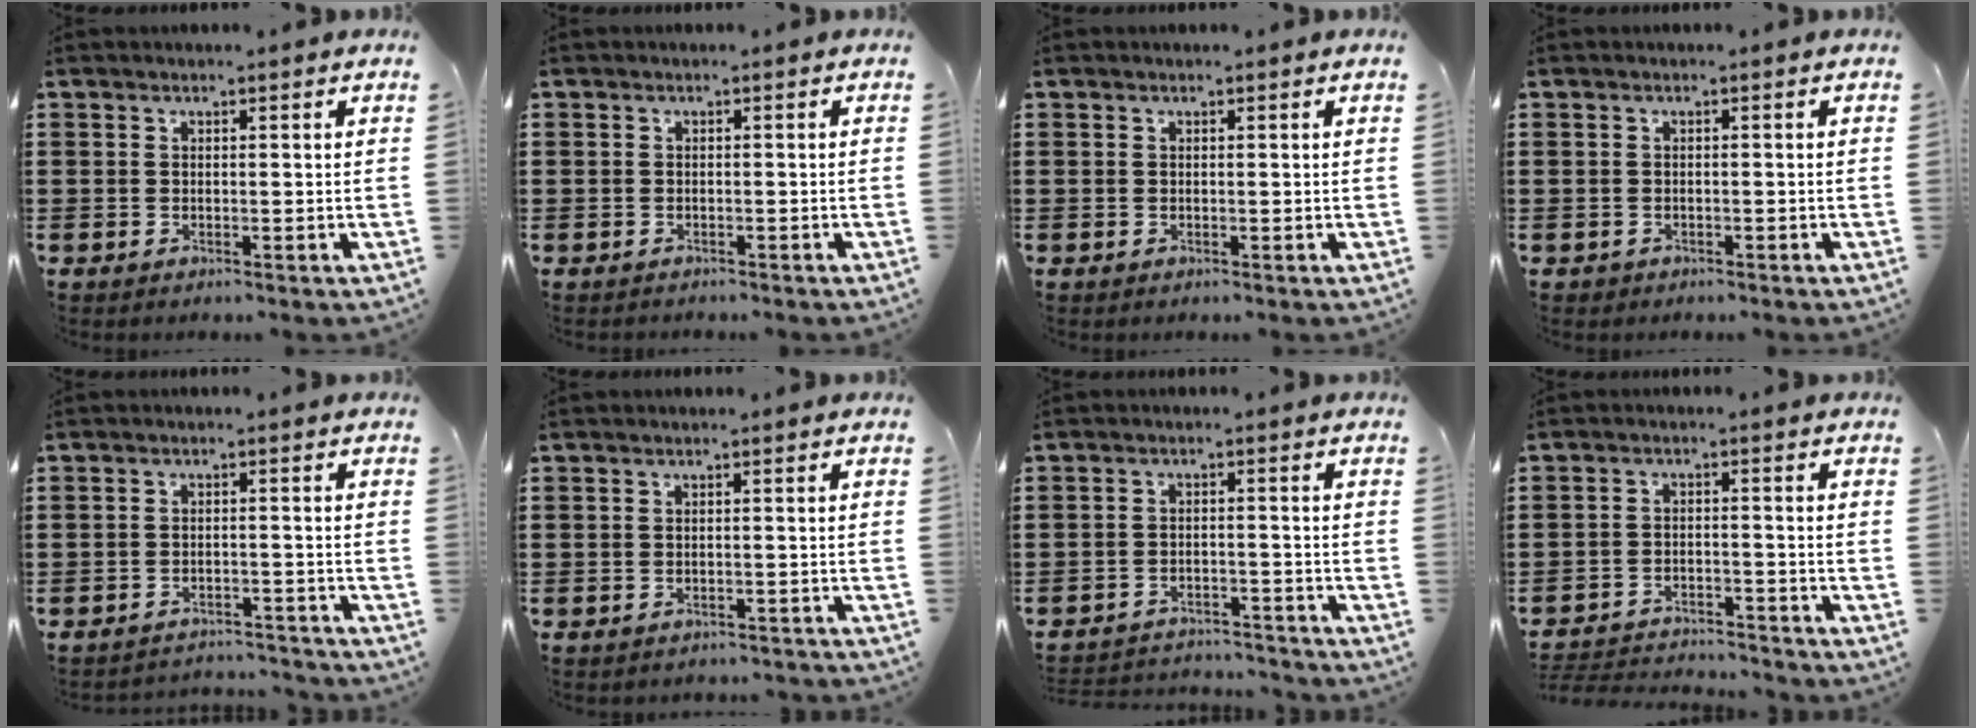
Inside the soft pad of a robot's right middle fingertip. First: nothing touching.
{"total": 1.0, "force": [-0.8, 0.6, -0.2], "torque": [0.003, 0.006, -0.018]}
{"total": 0.0}
{"total": 0.7, "force": [-0.6, 0.4, -0.1], "torque": [0.001, 0.004, -0.015]}
{"total": 3.0, "force": [-3.0, 0.3, -0.2], "torque": [-0.004, 0.001, -0.066]}
{"total": 1.4, "force": [-1.3, 0.2, 0.0], "torque": [-0.005, 0.002, -0.030]}
{"total": 3.3, "force": [-3.3, 0.4, 0.1], "torque": [-0.008, 0.003, -0.072]}
{"total": 3.6, "force": [-3.6, 0.5, 0.2], "torque": [-0.017, 0.003, -0.080]}